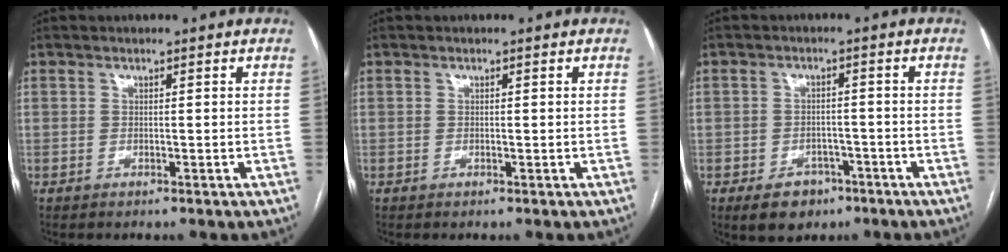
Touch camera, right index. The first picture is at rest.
{"total": 0.0}
{"total": 5.6, "force": [-3.3, 4.0, 2.3], "torque": [-0.034, 0.004, -0.040]}